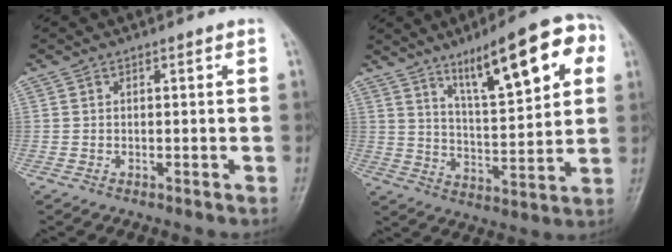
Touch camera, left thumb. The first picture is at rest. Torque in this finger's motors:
{"motor_torque": [0.68, 0.56, 1.49, -1.28, 0.35]}